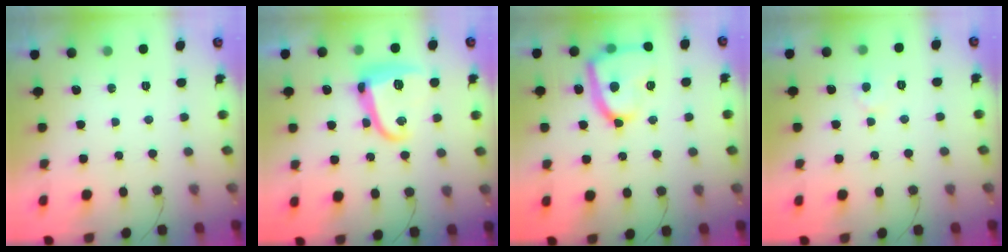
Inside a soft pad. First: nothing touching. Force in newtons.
{"total": 14.5, "press": 14.5, "slide": 0.5}
{"total": 16.7, "press": 16.7, "slide": 1.3}
{"total": 3.7, "press": 3.7, "slide": 0.3}